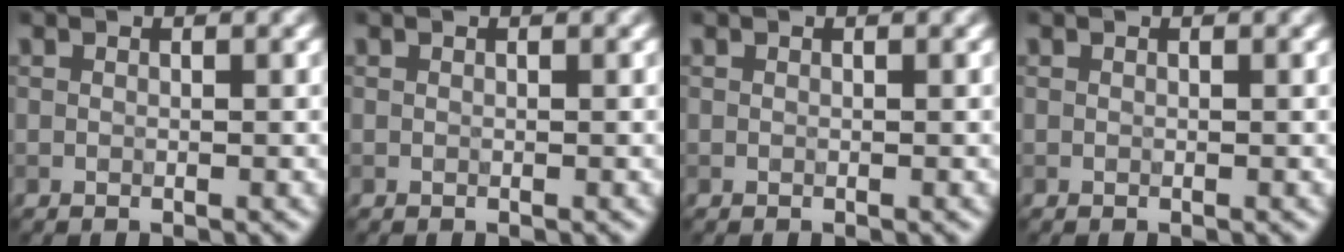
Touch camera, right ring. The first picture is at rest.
{"total": 0.0}
{"total": 0.0}
{"total": 0.0}